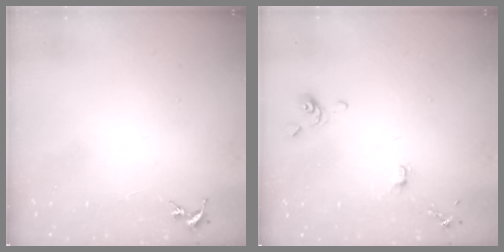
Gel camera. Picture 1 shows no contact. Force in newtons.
{"total": 5.8, "press": 5.7, "slide": 0.8}